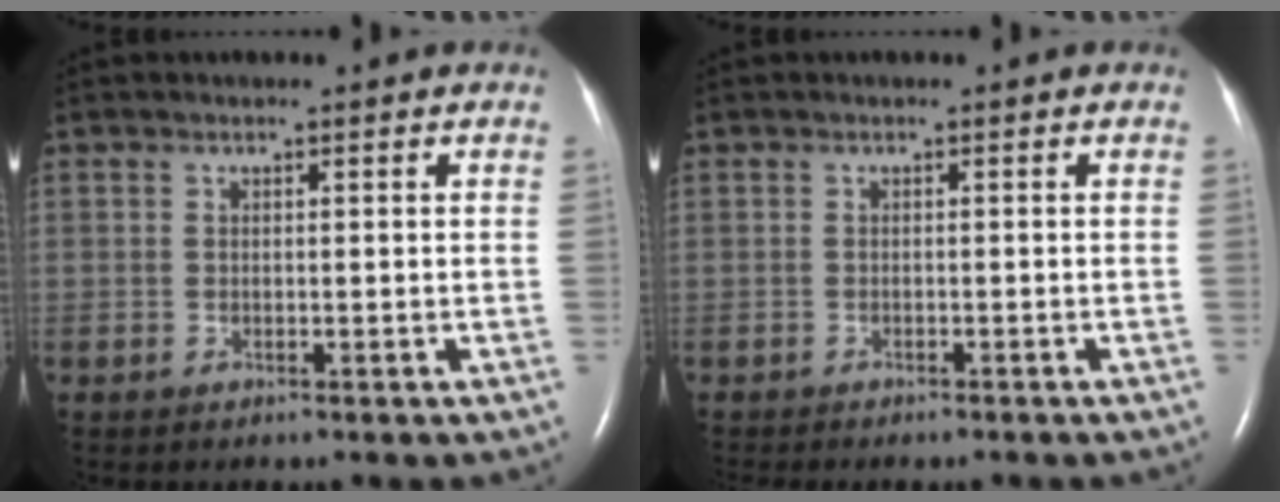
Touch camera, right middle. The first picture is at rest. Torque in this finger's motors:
{"motor_torque": [0.94, -1.20, 0.15, 0.05]}